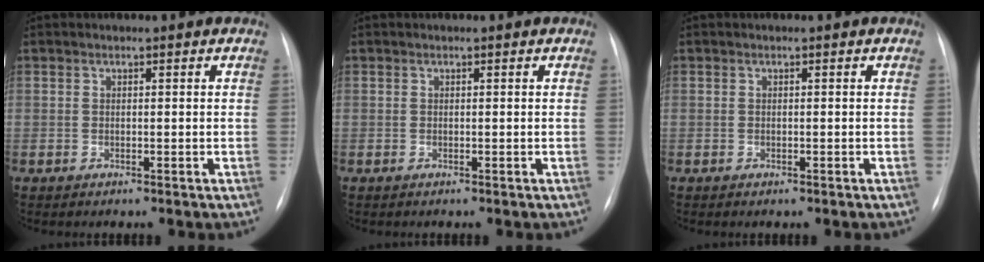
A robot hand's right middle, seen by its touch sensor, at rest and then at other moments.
{"total": 0.0}
{"total": 0.0}